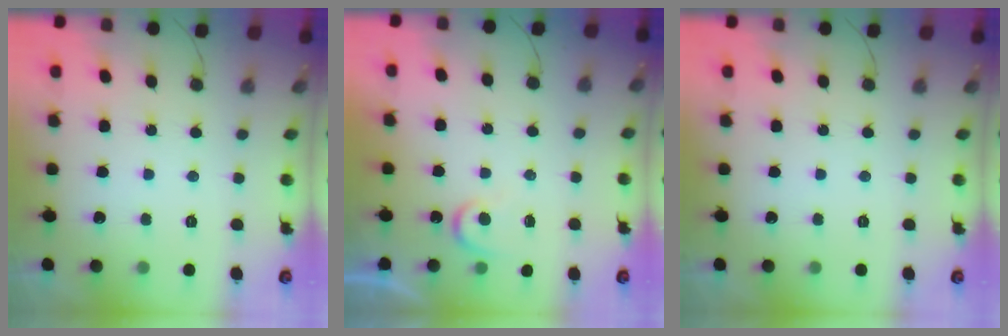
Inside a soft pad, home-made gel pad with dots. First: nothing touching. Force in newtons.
{"total": 5.4, "press": 5.4, "slide": 0.5}
{"total": 0.0}